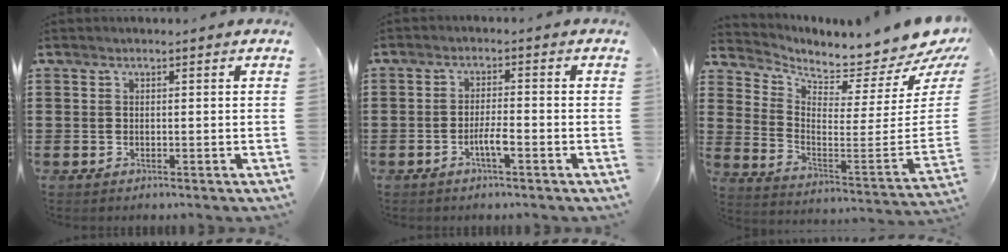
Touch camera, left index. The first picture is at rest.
{"total": 3.2, "force": [-1.5, 0.5, 2.8], "torque": [-0.049, 0.003, -0.026]}
{"total": 4.6, "force": [4.5, 0.1, 1.2], "torque": [-0.039, -0.075, 0.067]}